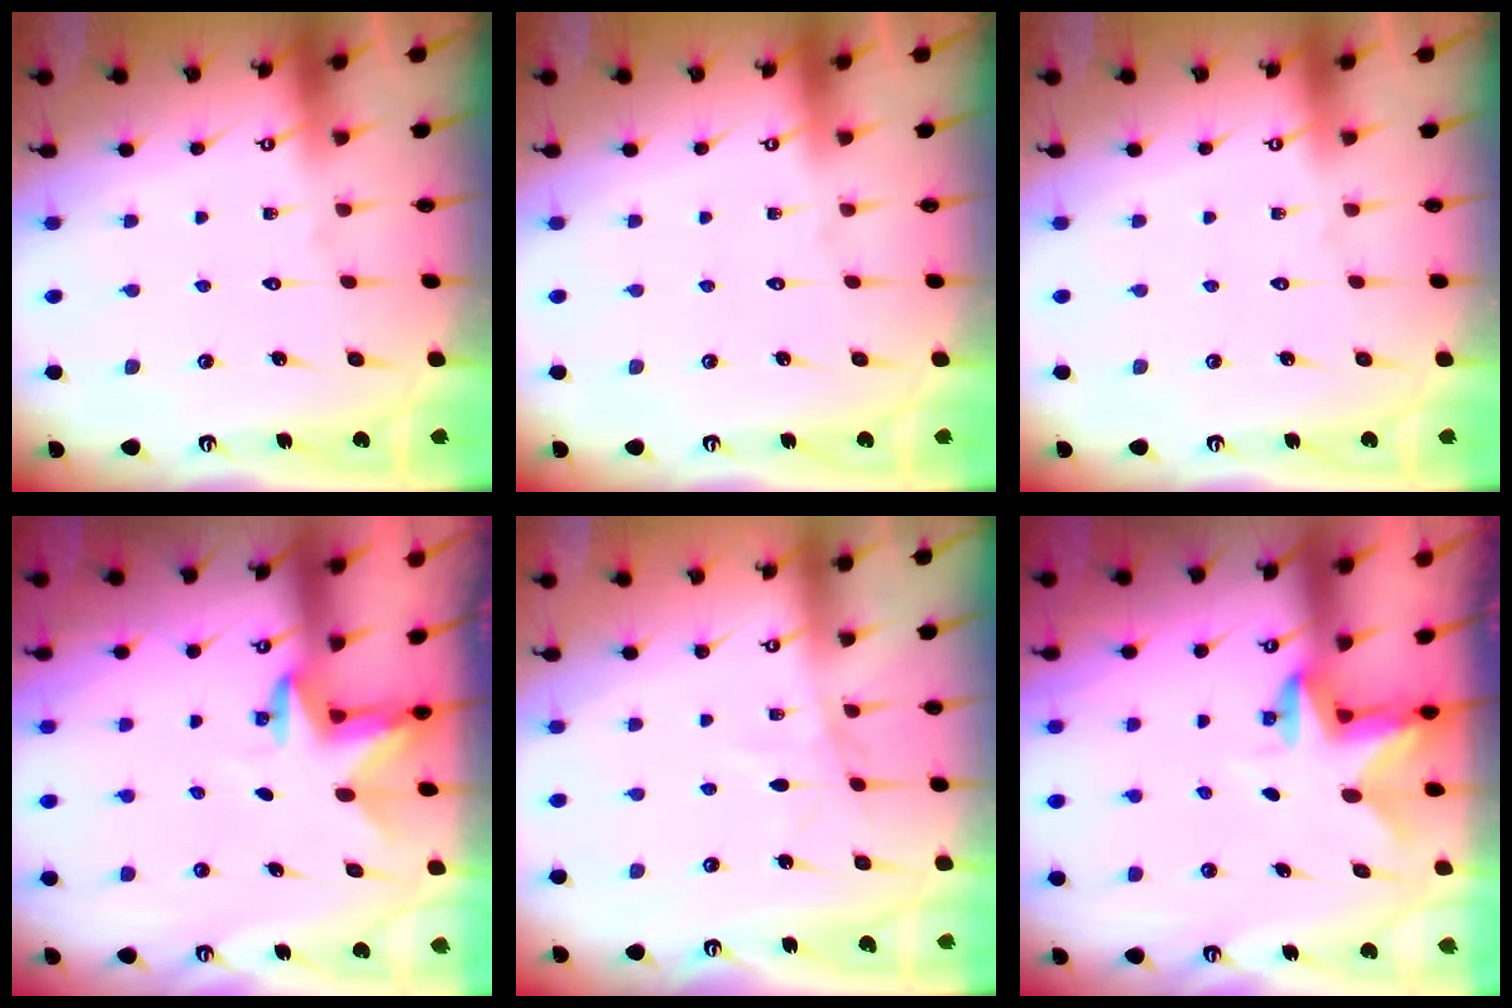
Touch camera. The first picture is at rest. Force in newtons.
{"total": 0.0}
{"total": 0.0}
{"total": 3.1, "press": 3.0, "slide": 0.8}
{"total": 3.2, "press": 3.2, "slide": 0.2}
{"total": 2.6, "press": 2.5, "slide": 0.5}